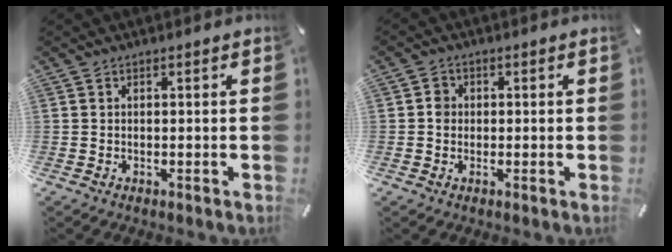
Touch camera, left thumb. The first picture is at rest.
{"total": 2.4, "force": [-0.2, 2.2, 0.9], "torque": [-0.010, 0.003, -0.008]}